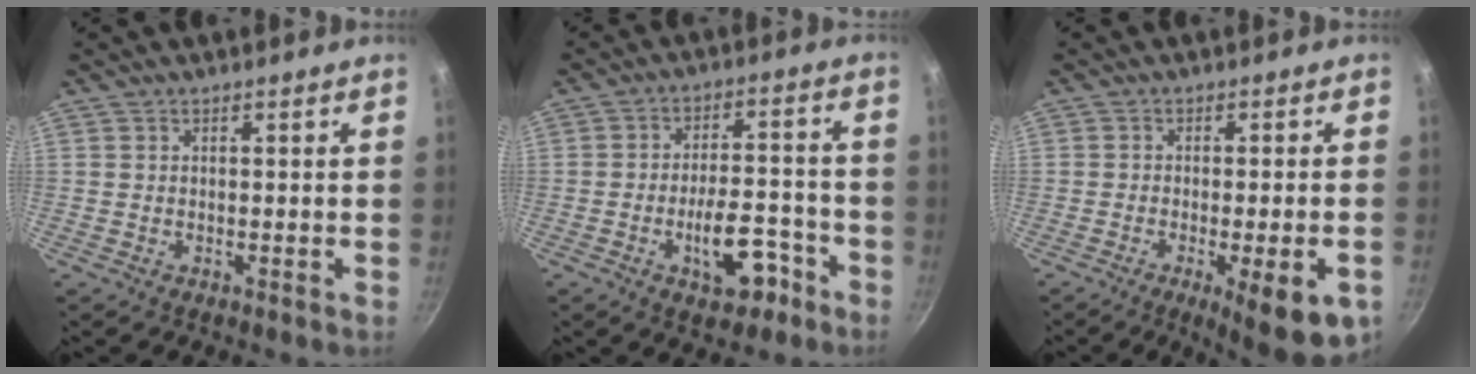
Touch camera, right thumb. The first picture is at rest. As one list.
[{"total": 9.3, "force": [-4.4, 4.5, 6.9], "torque": [-0.095, 0.038, -0.066]}, {"total": 12.0, "force": [-5.2, 3.2, 10.4], "torque": [-0.123, 0.005, -0.063]}]